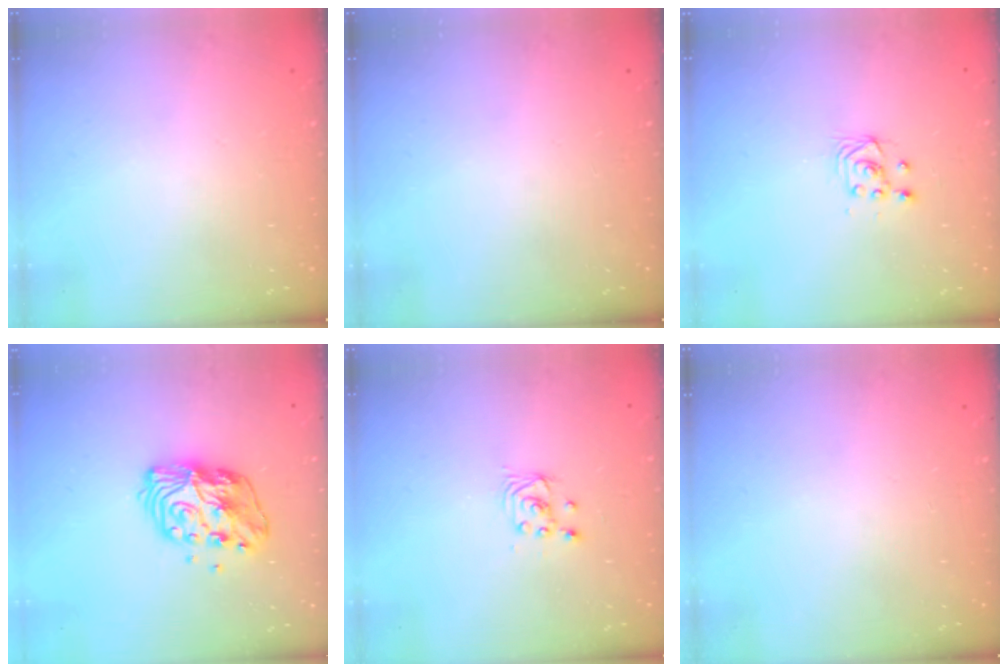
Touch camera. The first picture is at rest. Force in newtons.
{"total": 0.0}
{"total": 2.9, "press": 2.6, "slide": 1.3}
{"total": 11.7, "press": 11.6, "slide": 0.9}
{"total": 2.2, "press": 2.2, "slide": 0.2}
{"total": 0.0}